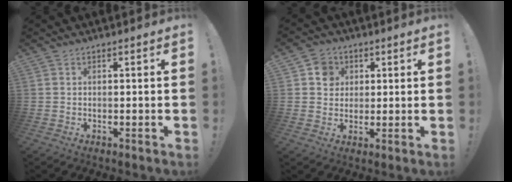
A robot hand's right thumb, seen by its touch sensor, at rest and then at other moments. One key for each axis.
{"total": 6.8, "fx": 2.1, "fy": 6.2, "fz": 1.8, "tx": -0.029, "ty": 0.003, "tz": 0.044}